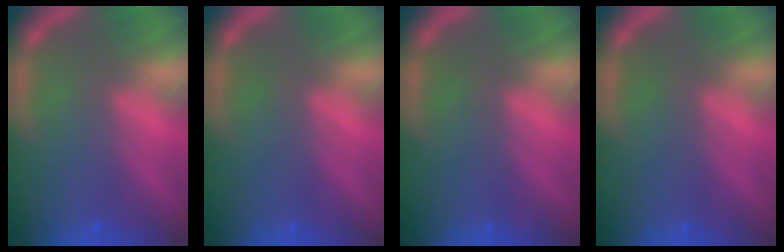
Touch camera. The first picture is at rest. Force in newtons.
{"total": 0.0}
{"total": 0.0}
{"total": 0.0}